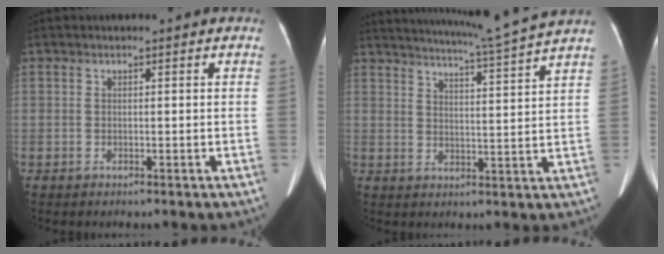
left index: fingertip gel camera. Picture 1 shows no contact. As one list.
[{"total": 12.8, "force": [11.6, -2.7, 4.7], "torque": [-0.088, -0.031, 0.160]}]